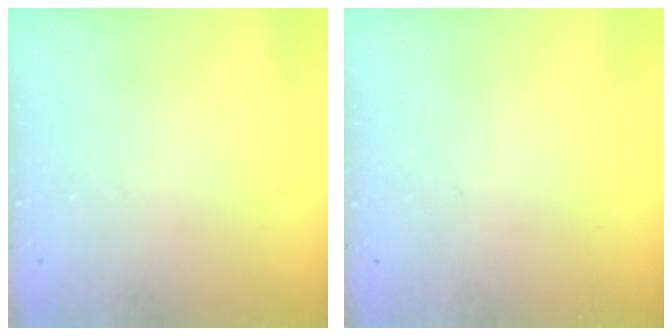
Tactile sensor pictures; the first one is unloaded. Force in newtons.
{"total": 0.0}